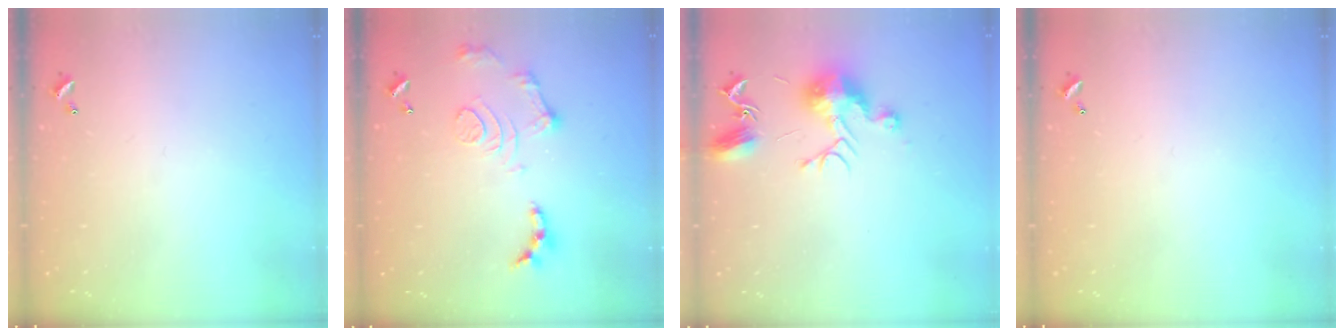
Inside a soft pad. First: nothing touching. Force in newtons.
{"total": 11.8, "press": 11.7, "slide": 0.8}
{"total": 9.6, "press": 9.6, "slide": 0.4}
{"total": 0.0}